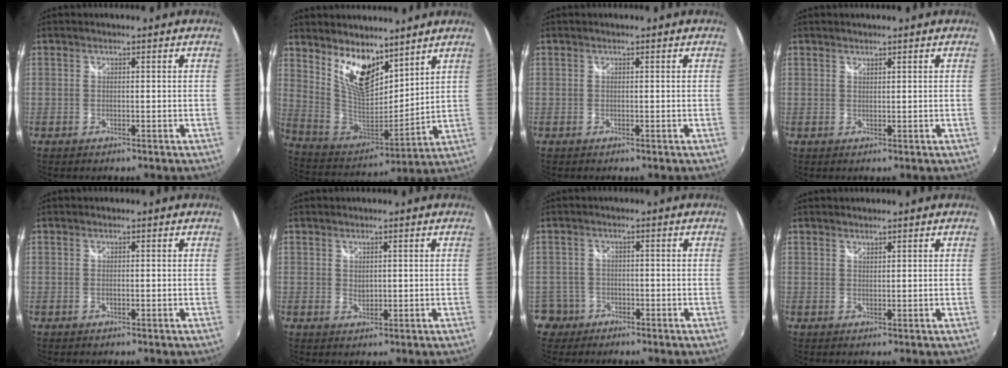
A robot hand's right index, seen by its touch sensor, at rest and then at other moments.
{"total": 14.7, "force": [9.4, 6.9, 9.0], "torque": [-0.164, -0.007, 0.189]}
{"total": 0.0}
{"total": 0.6, "force": [0.6, 0.2, 0.1], "torque": [-0.001, 0.000, 0.011]}
{"total": 0.0}
{"total": 1.6, "force": [0.5, 1.2, 1.0], "torque": [-0.014, 0.000, 0.009]}
{"total": 4.3, "force": [-2.1, 3.8, 0.0], "torque": [-0.011, 0.014, -0.038]}
{"total": 0.9, "force": [0.8, 0.2, 0.1], "torque": [-0.002, 0.000, 0.015]}